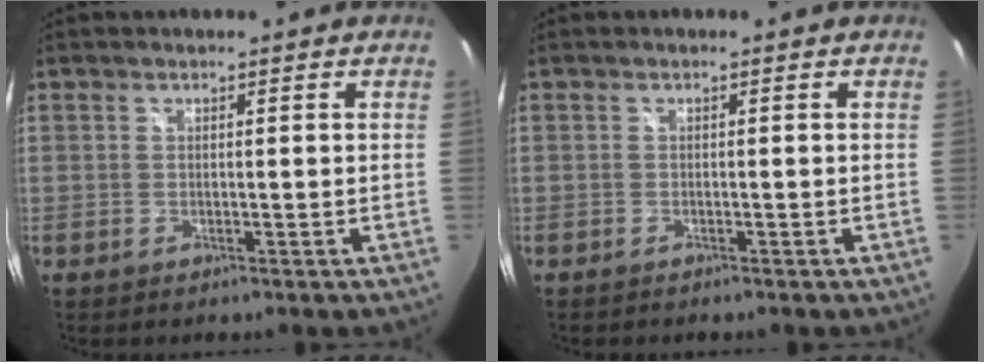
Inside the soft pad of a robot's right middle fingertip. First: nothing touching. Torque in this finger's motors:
{"motor_torque": [-0.51, 0.19, 0.04, 0.00]}